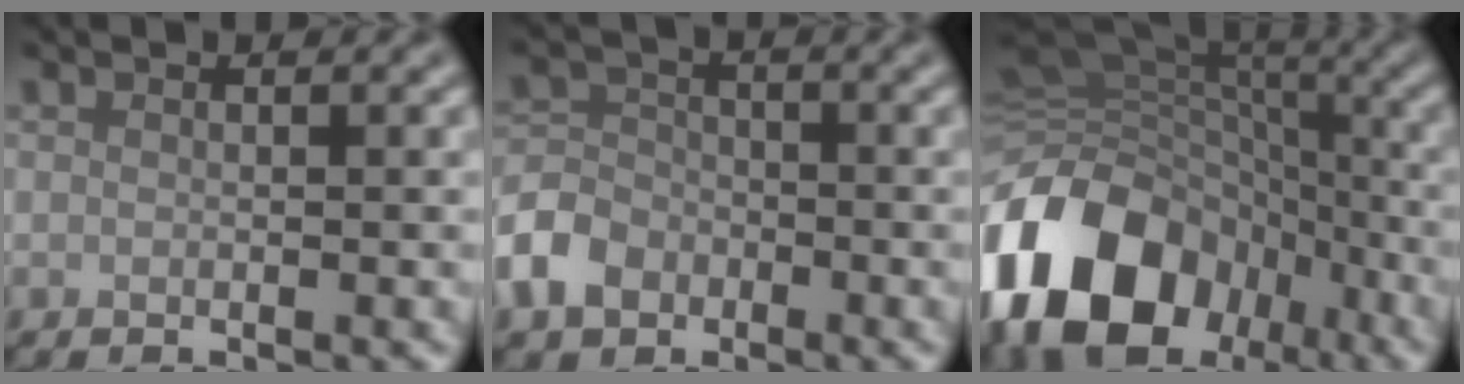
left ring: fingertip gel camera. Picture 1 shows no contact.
{"total": 4.5, "force": [-2.5, 3.4, 1.7], "torque": [-0.039, 0.004, -0.061]}
{"total": 16.4, "force": [-8.0, 11.7, 8.2], "torque": [-0.188, -0.006, -0.145]}